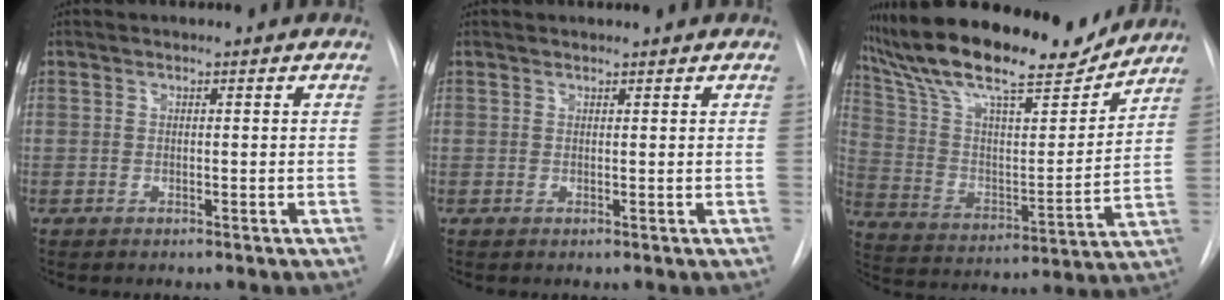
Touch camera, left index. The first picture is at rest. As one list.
[{"total": 1.8, "force": [1.8, 0.4, 0.3], "torque": [-0.008, 0.019, 0.026]}, {"total": 23.1, "force": [19.8, 4.4, 11.0], "torque": [-0.201, 0.005, 0.322]}]